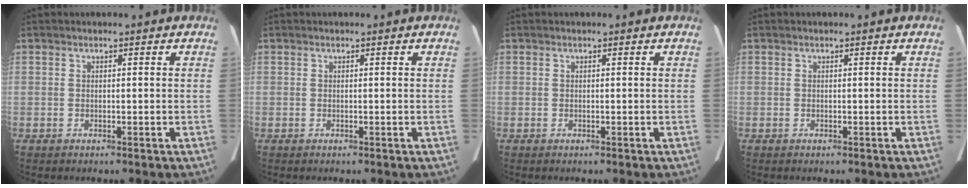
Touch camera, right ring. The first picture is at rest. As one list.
[{"total": 0.0}, {"total": 0.0}, {"total": 0.0}]